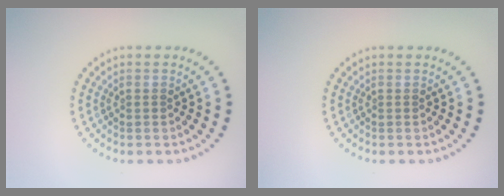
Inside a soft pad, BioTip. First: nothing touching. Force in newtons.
{"total": 0.0}